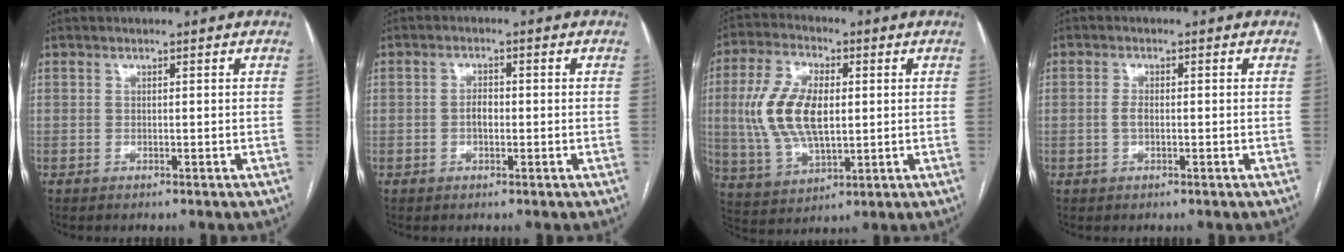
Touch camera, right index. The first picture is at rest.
{"total": 2.1, "force": [-0.4, 1.1, 1.8], "torque": [-0.031, 0.005, -0.005]}
{"total": 13.1, "force": [1.1, 6.2, 11.4], "torque": [-0.251, 0.014, 0.028]}
{"total": 1.6, "force": [-0.2, 0.6, 1.4], "torque": [-0.031, 0.002, -0.002]}